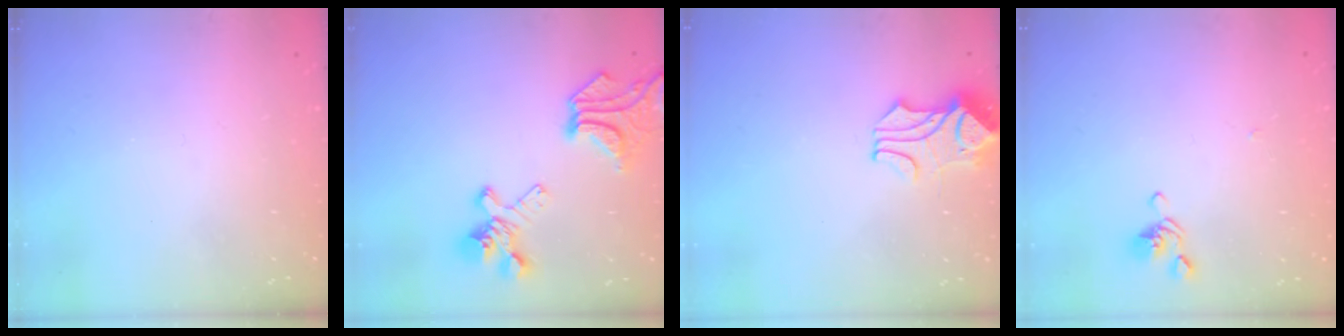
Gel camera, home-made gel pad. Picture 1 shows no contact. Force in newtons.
{"total": 11.4, "press": 11.0, "slide": 2.8}
{"total": 1.8, "press": 1.4, "slide": 1.2}
{"total": 2.7, "press": 2.7, "slide": 0.6}